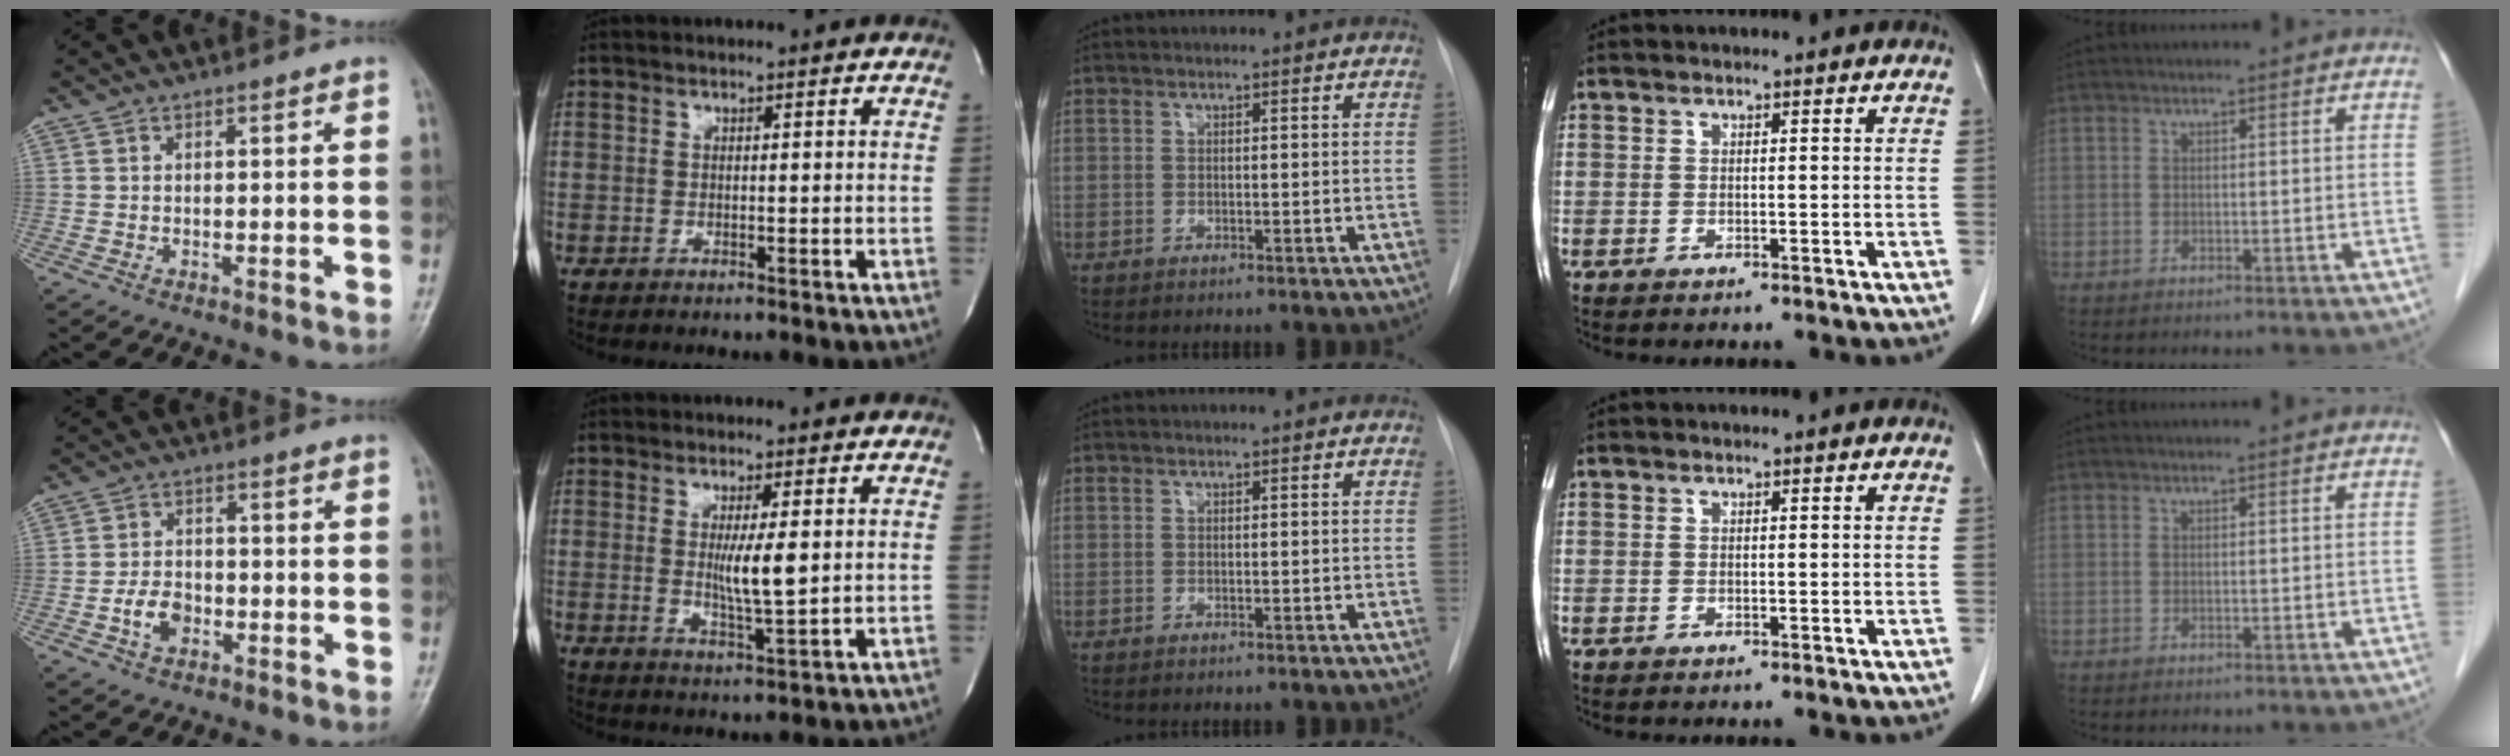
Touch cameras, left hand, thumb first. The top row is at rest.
{"thumb": {"total": 4.9, "force": [-1.8, 3.4, 3.0], "torque": [-0.042, 0.016, -0.037]}, "index": {"total": 5.3, "force": [0.5, 0.3, 5.3], "torque": [-0.097, -0.013, 0.012]}}